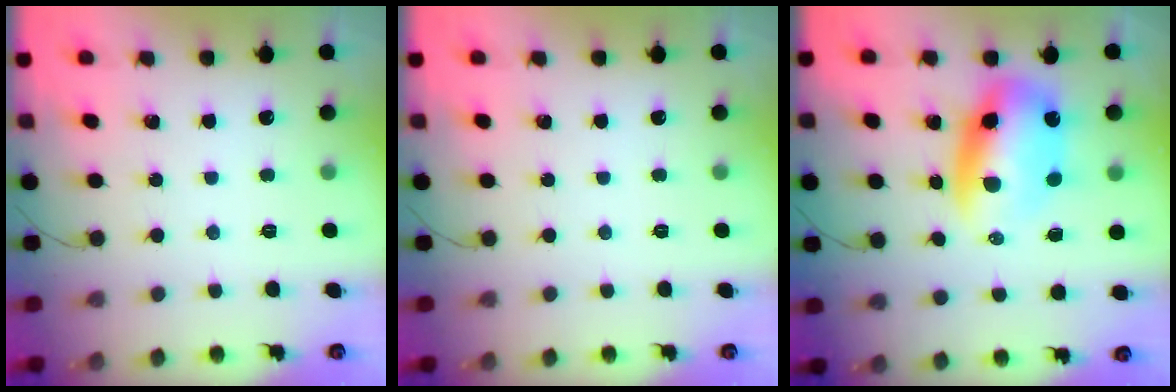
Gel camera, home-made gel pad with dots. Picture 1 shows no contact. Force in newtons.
{"total": 0.0}
{"total": 10.8, "press": 10.4, "slide": 2.9}